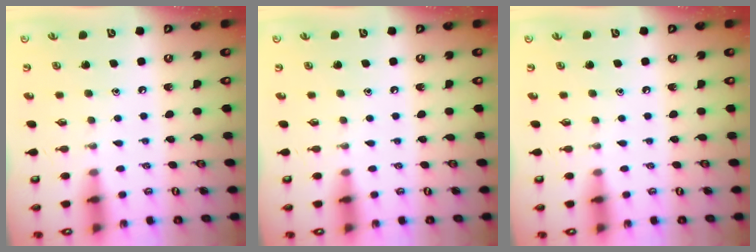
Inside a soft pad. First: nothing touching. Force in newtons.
{"total": 0.0}
{"total": 0.0}